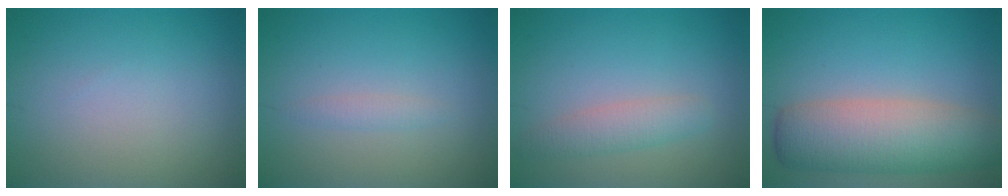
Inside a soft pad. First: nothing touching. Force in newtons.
{"total": 0.9, "press": 0.9, "slide": 0.0}
{"total": 2.4, "press": 2.4, "slide": 0.2}
{"total": 8.1, "press": 8.1, "slide": 0.4}